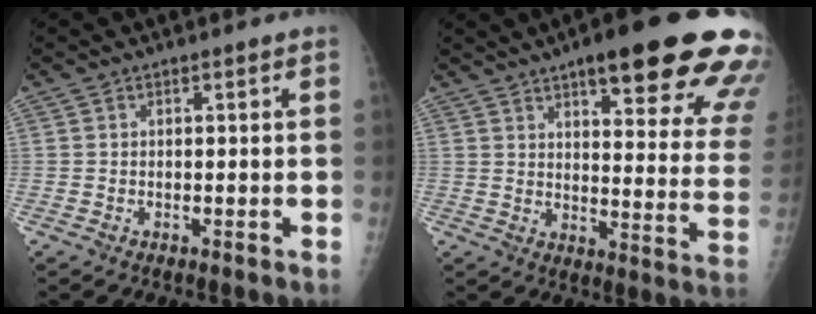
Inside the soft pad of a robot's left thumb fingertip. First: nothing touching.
{"total": 25.8, "force": [16.3, 5.9, 19.0], "torque": [-0.194, -0.052, 0.205]}